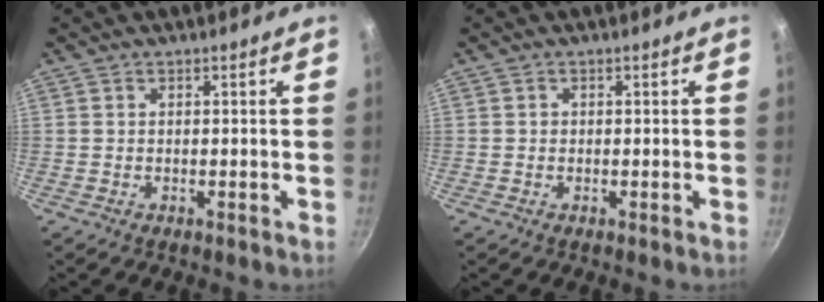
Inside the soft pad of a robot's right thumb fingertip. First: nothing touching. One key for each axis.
{"total": 0.5, "fx": 0.0, "fy": 0.5, "fz": 0.1, "tx": 0.004, "ty": 0.002, "tz": -0.002}